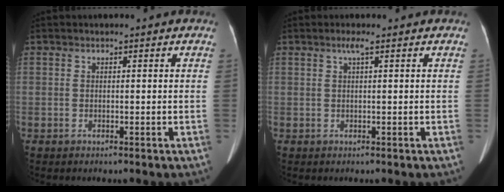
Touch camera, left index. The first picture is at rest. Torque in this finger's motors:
{"motor_torque": [0.36, -0.26, 0.20, 0.06]}